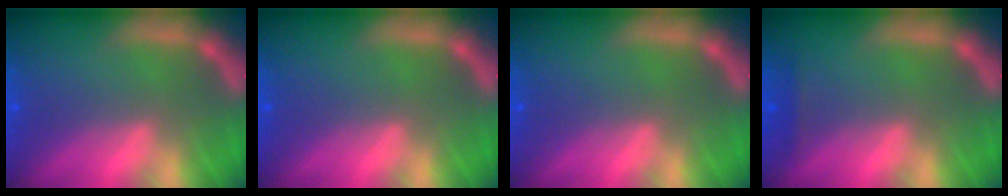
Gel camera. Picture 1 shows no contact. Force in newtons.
{"total": 0.0}
{"total": 0.0}
{"total": 0.9}